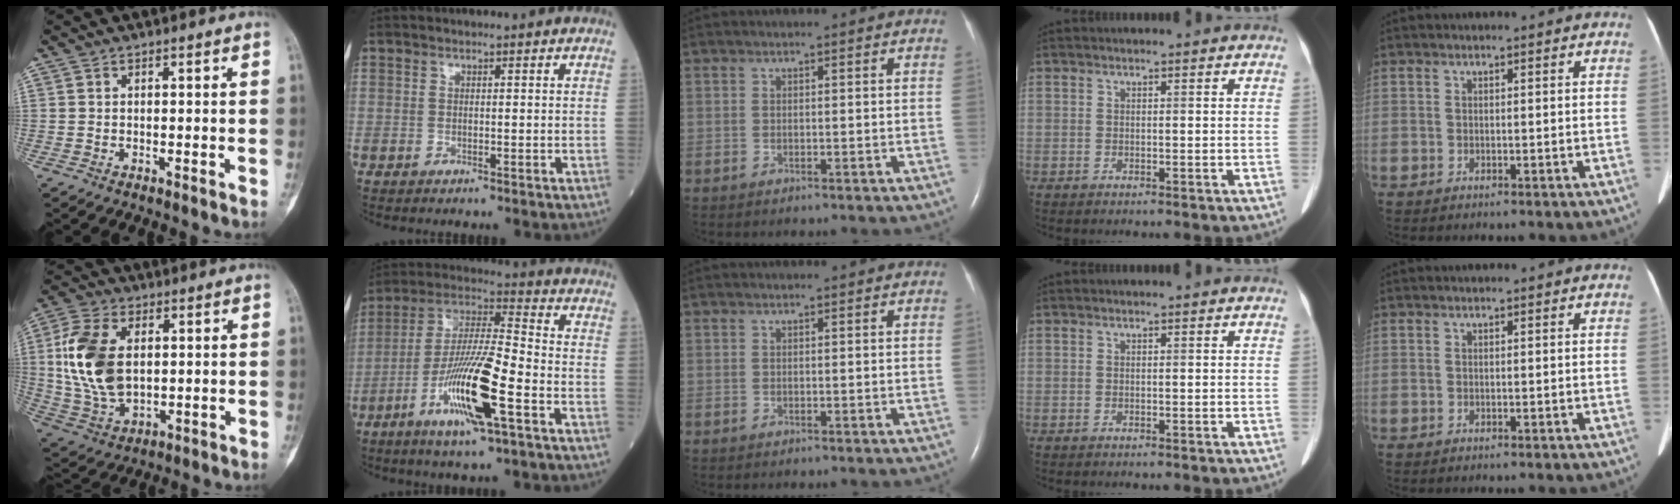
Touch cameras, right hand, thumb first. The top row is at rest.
{"thumb": {"total": 15.2, "force": [2.1, 9.4, 11.8], "torque": [-0.234, -0.004, 0.045]}, "index": {"total": 15.4, "force": [-6.4, 1.3, 13.9], "torque": [-0.275, -0.012, -0.119]}}